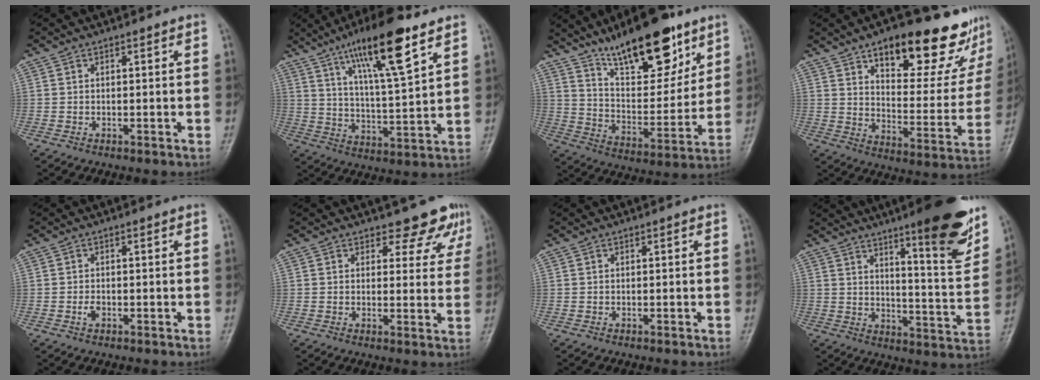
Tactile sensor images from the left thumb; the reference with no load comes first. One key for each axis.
{"total": 16.4, "fx": 9.7, "fy": 3.2, "fz": 12.9, "tx": -0.208, "ty": -0.043, "tz": 0.170}
{"total": 20.3, "fx": 13.7, "fy": 7.3, "fz": 13.0, "tx": -0.158, "ty": -0.072, "tz": 0.234}
{"total": 24.5, "fx": 15.7, "fy": 9.3, "fz": 16.3, "tx": -0.172, "ty": -0.067, "tz": 0.223}
{"total": 1.4, "fx": -0.5, "fy": 0.9, "fz": 1.0, "tx": -0.017, "ty": 0.001, "tz": -0.010}
{"total": 6.8, "fx": 5.6, "fy": 3.3, "fz": 2.0, "tx": 0.010, "ty": -0.036, "tz": 0.054}
{"total": 0.0}
{"total": 16.8, "fx": 10.7, "fy": 2.8, "fz": 12.7, "tx": -0.146, "ty": -0.068, "tz": 0.158}